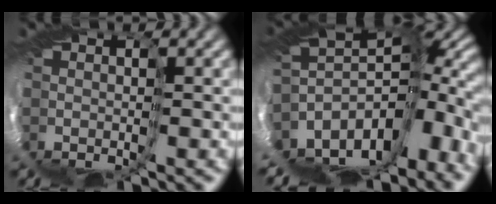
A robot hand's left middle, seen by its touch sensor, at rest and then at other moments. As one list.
[{"total": 7.3, "force": [-5.8, 1.9, 4.0], "torque": [-0.105, 0.008, -0.076]}]